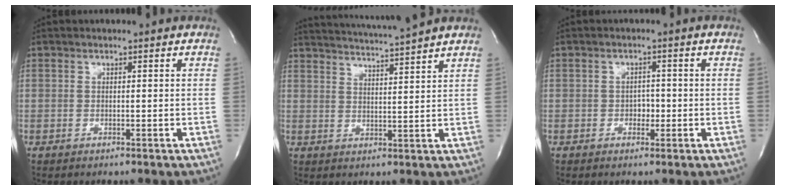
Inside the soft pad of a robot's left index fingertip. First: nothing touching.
{"total": 10.8, "force": [10.0, -1.5, 3.7], "torque": [-0.071, 0.002, 0.146]}
{"total": 1.9, "force": [-0.6, 1.3, 1.2], "torque": [-0.013, 0.003, -0.009]}